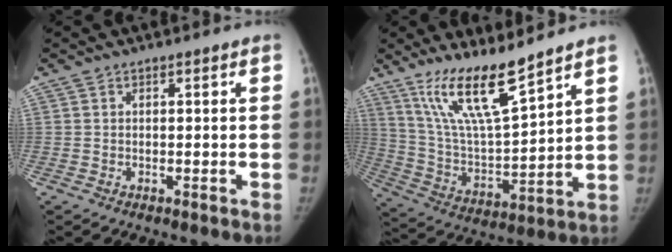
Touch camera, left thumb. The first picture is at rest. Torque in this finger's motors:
{"motor_torque": [0.26, 0.03, 1.49, -1.28, 0.36]}